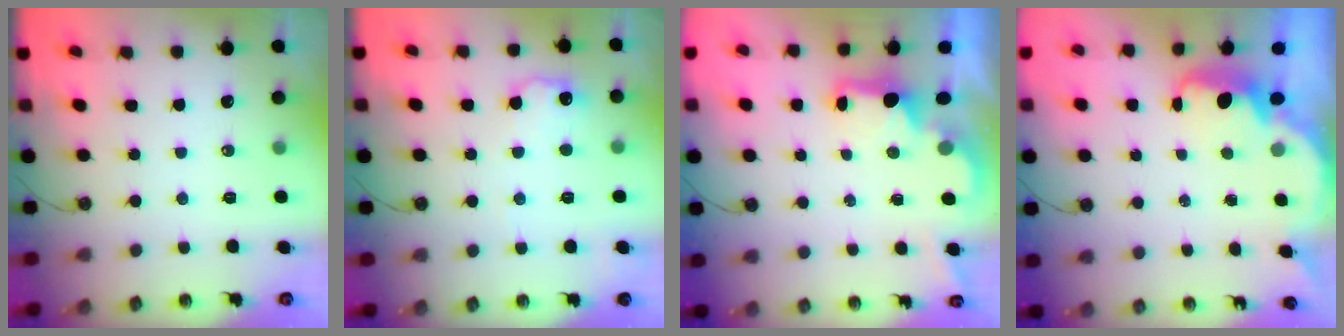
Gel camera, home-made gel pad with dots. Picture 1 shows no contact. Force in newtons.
{"total": 9.6, "press": 9.6, "slide": 0.4}
{"total": 2.1, "press": 1.9, "slide": 0.8}
{"total": 2.5, "press": 2.5, "slide": 0.6}